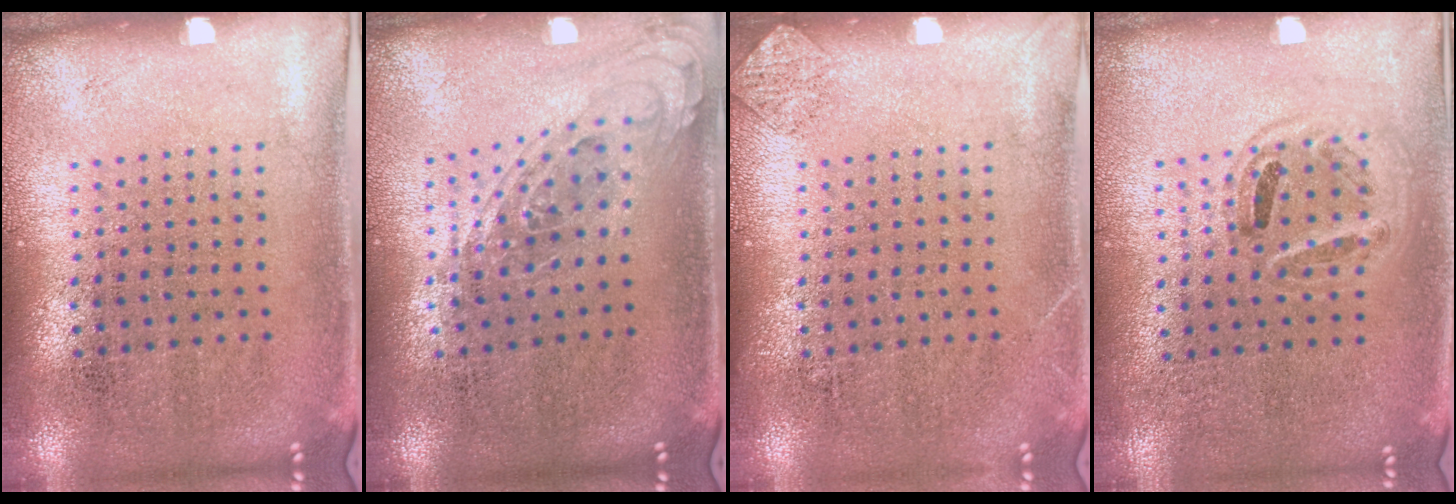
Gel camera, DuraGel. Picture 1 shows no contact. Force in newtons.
{"total": 0.8, "press": 0.8, "slide": 0.2}
{"total": 0.8, "press": 0.8, "slide": 0.1}
{"total": 1.0, "press": 0.9, "slide": 0.4}